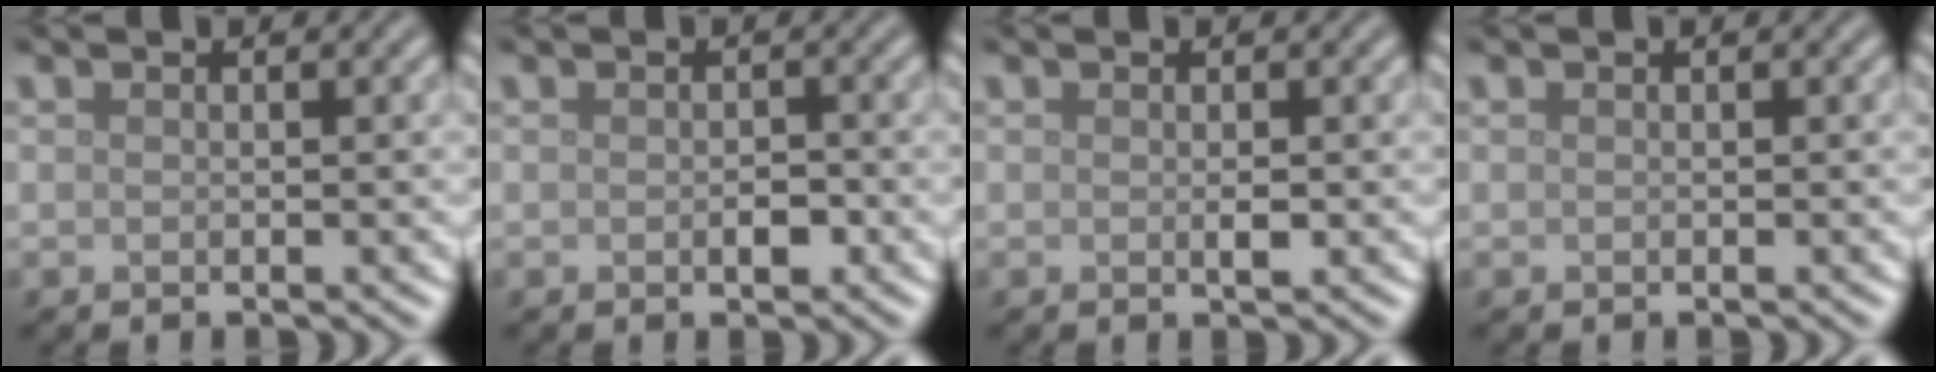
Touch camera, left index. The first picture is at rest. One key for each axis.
{"total": 1.3, "fx": -0.3, "fy": 0.7, "fz": 1.1, "tx": -0.016, "ty": -0.001, "tz": -0.003}
{"total": 0.9, "fx": -0.1, "fy": 0.3, "fz": 0.8, "tx": -0.016, "ty": -0.003, "tz": 0.000}
{"total": 0.0}